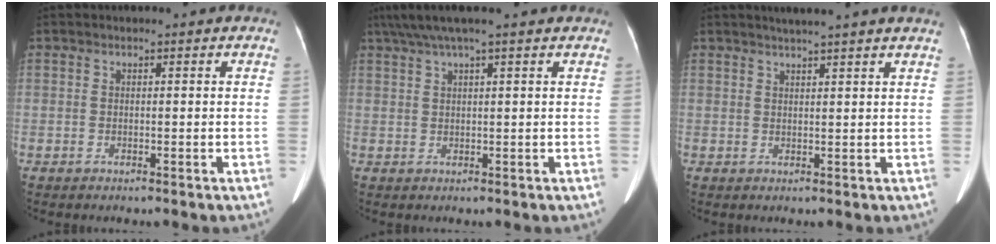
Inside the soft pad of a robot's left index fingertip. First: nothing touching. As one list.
[{"total": 7.7, "force": [6.1, -0.6, 4.6], "torque": [-0.079, 0.044, 0.093]}, {"total": 6.3, "force": [5.4, -0.9, 3.1], "torque": [-0.043, 0.016, 0.060]}]